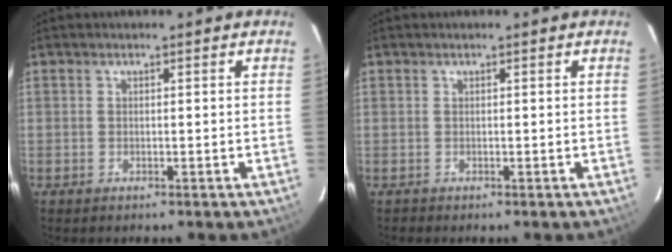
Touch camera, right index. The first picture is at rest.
{"total": 0.6, "force": [-0.1, 0.6, -0.3], "torque": [0.005, 0.003, 0.000]}